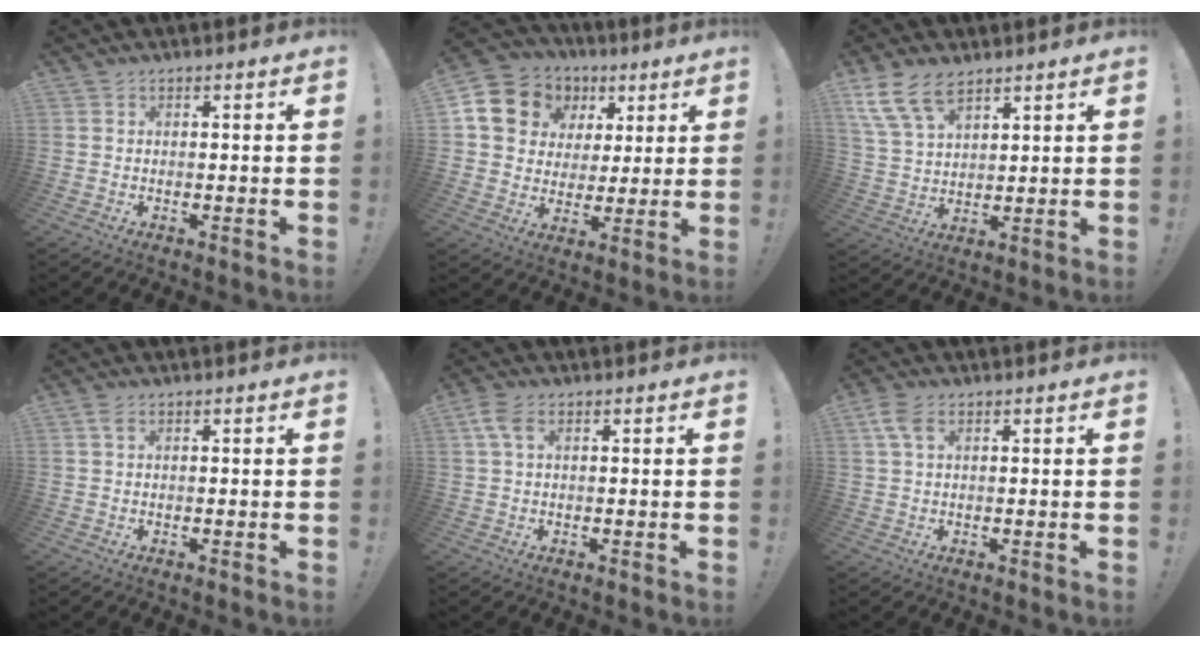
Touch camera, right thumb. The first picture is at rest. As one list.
[{"total": 14.1, "force": [5.5, 11.9, 5.1], "torque": [-0.074, -0.026, 0.123]}, {"total": 11.7, "force": [8.0, 6.0, 6.1], "torque": [-0.129, -0.033, 0.155]}, {"total": 1.8, "force": [0.6, 1.0, 1.4], "torque": [-0.026, 0.002, 0.010]}, {"total": 4.8, "force": [1.4, 2.6, 3.7], "torque": [-0.085, 0.006, 0.029]}, {"total": 5.1, "force": [1.8, 2.9, 3.8], "torque": [-0.086, 0.004, 0.035]}]